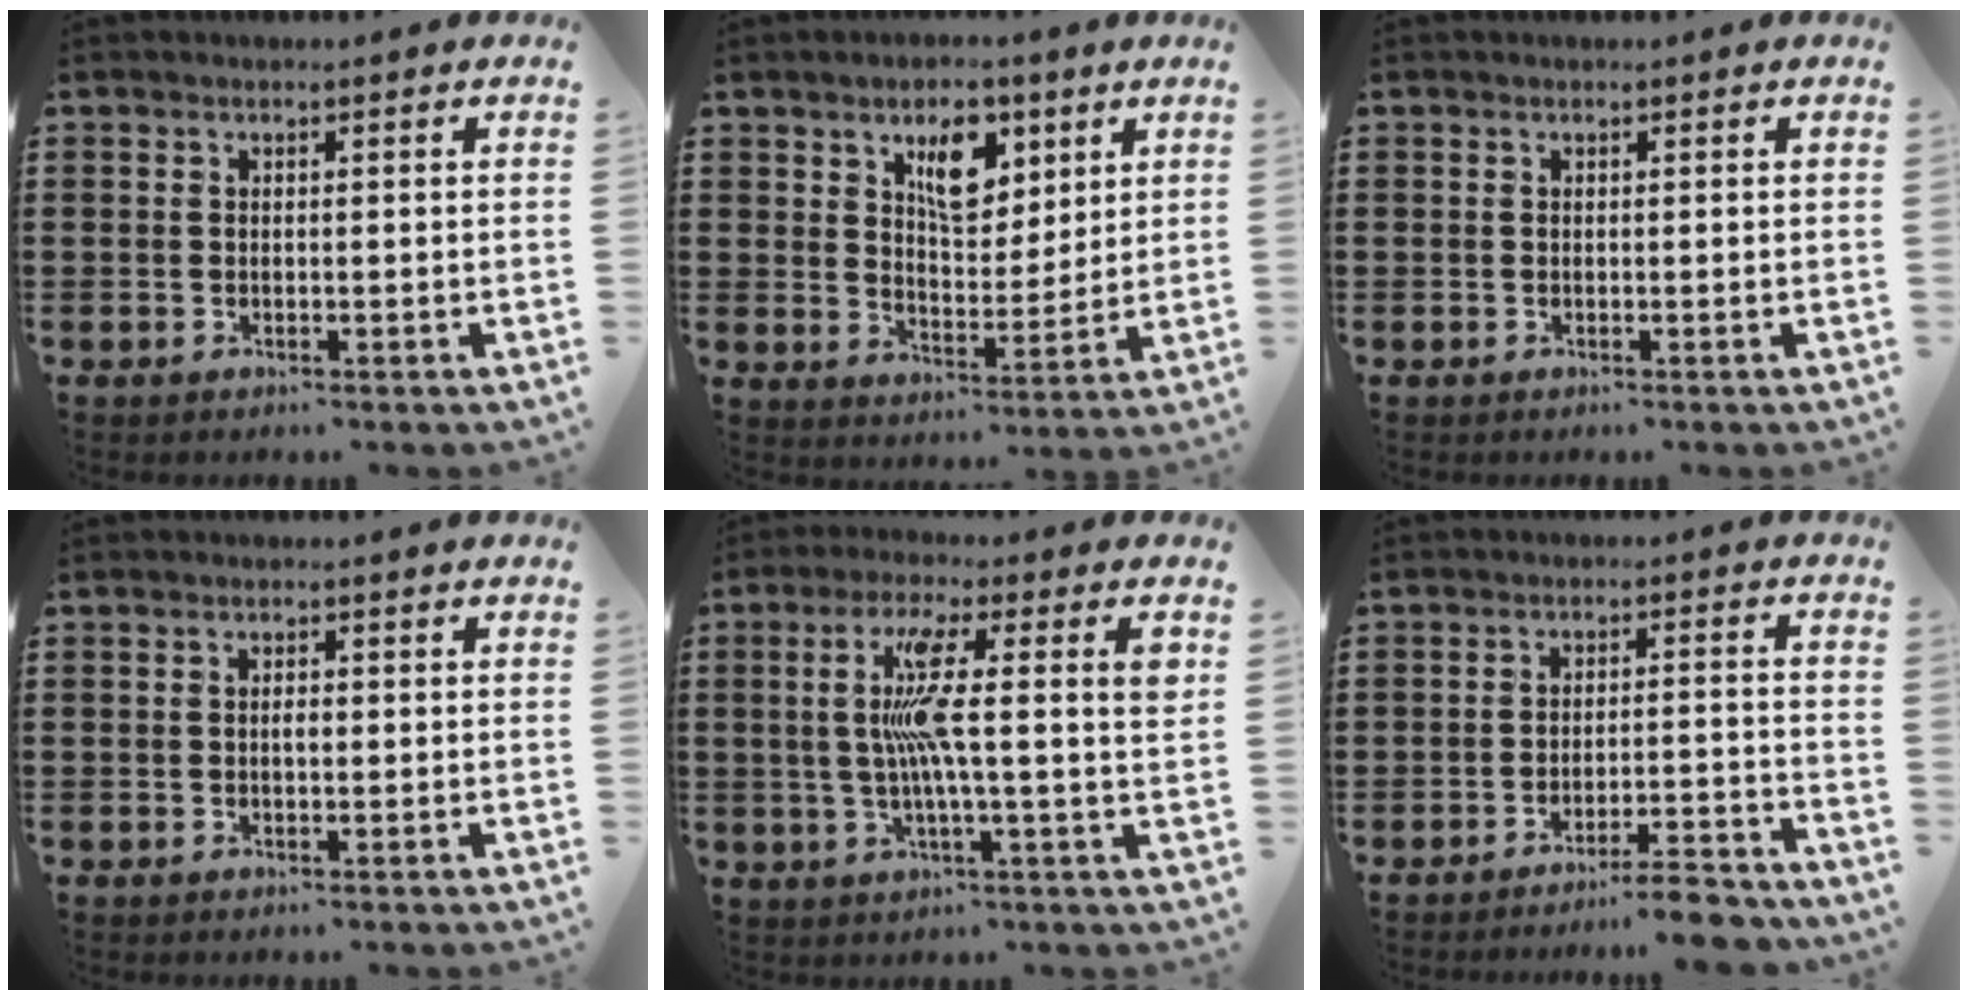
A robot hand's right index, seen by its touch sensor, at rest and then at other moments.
{"total": 8.0, "force": [4.3, 4.3, 5.2], "torque": [-0.078, 0.000, 0.070]}
{"total": 0.0}
{"total": 1.4, "force": [-0.1, 0.5, 1.3], "torque": [-0.025, 0.001, -0.002]}
{"total": 10.6, "force": [1.4, 1.1, 10.5], "torque": [-0.208, -0.003, 0.013]}
{"total": 5.5, "force": [-5.1, -0.1, 1.9], "torque": [-0.030, -0.008, -0.097]}